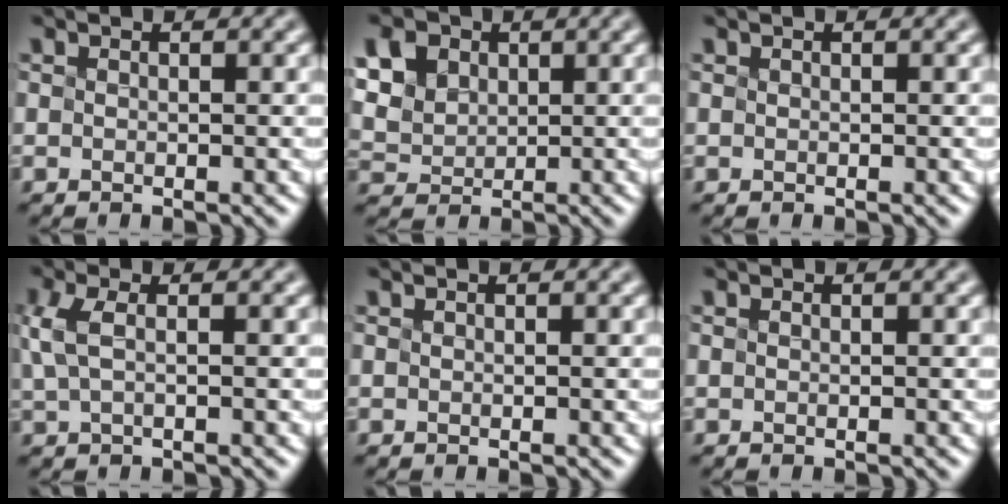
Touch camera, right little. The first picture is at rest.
{"total": 7.7, "force": [3.2, 5.8, 3.9], "torque": [-0.096, 0.029, 0.063]}
{"total": 0.0}
{"total": 1.7, "force": [0.1, 0.5, 1.6], "torque": [-0.044, 0.005, 0.014]}
{"total": 0.0}
{"total": 0.0}